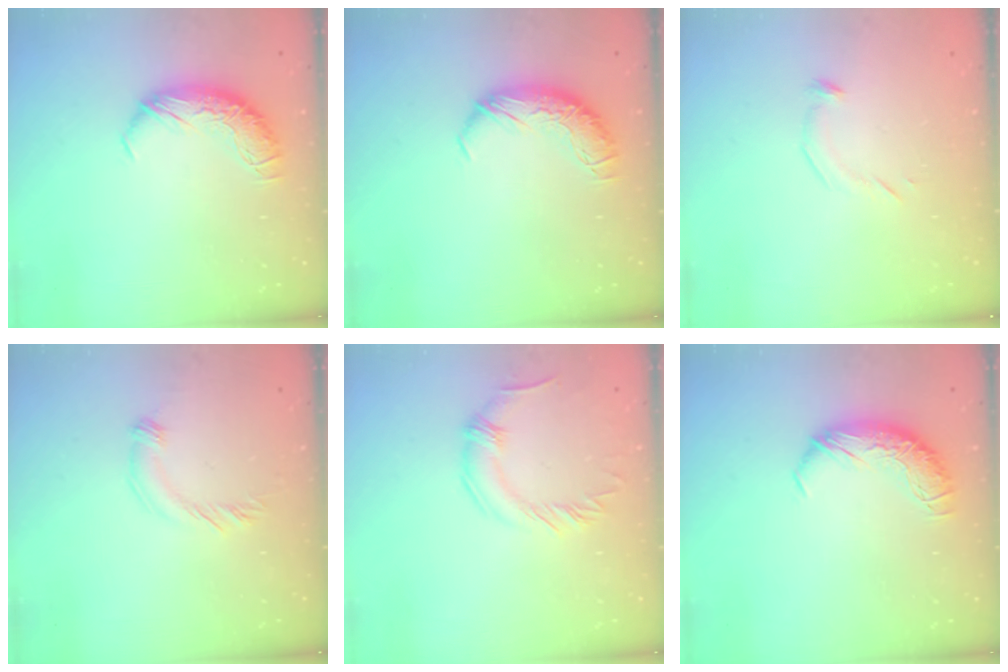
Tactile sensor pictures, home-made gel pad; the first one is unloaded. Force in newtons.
{"total": 0.0}
{"total": 6.5, "press": 6.5, "slide": 0.9}
{"total": 3.3, "press": 3.2, "slide": 0.7}
{"total": 0.0}
{"total": 0.0}